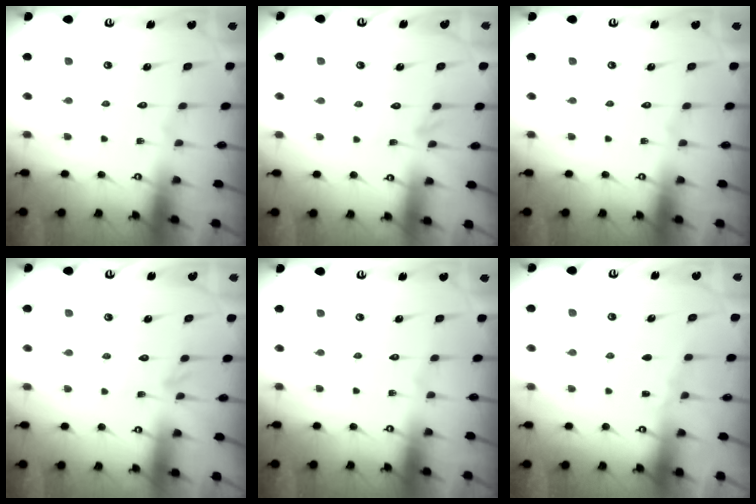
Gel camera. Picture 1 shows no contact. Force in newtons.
{"total": 2.9, "press": 2.9, "slide": 0.3}
{"total": 0.0}
{"total": 2.9, "press": 2.9, "slide": 0.3}
{"total": 0.0}
{"total": 3.0, "press": 3.0, "slide": 0.4}